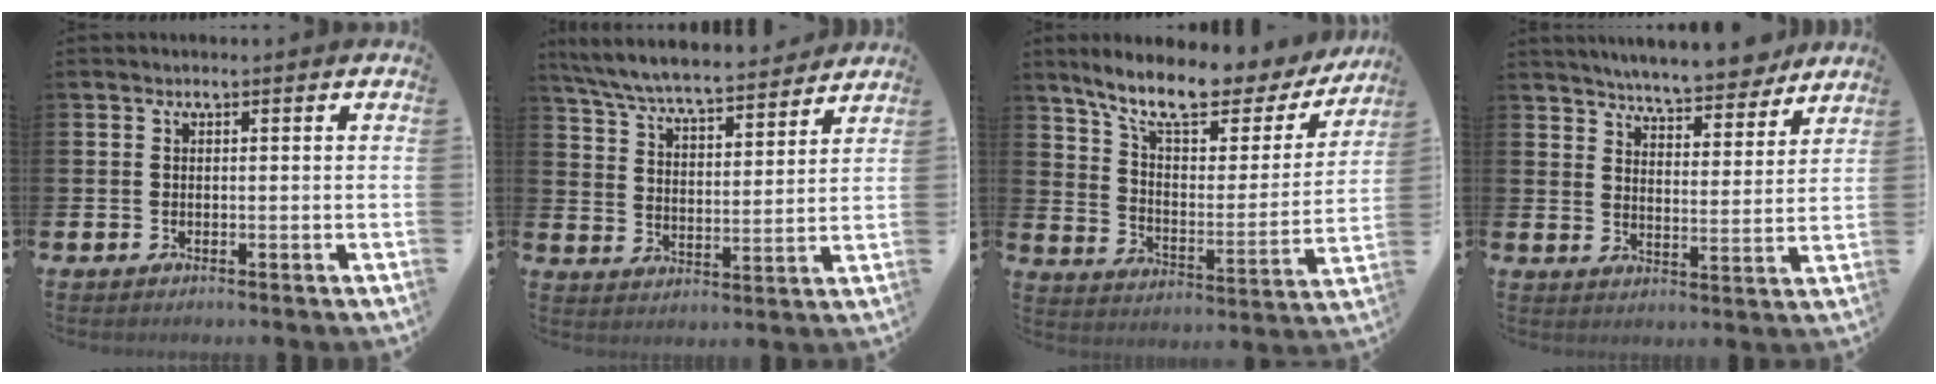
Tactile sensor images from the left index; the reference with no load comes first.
{"total": 7.5, "force": [7.1, 0.7, 2.3], "torque": [-0.074, -0.050, 0.123]}
{"total": 11.5, "force": [9.6, 3.1, 5.6], "torque": [-0.131, -0.059, 0.161]}
{"total": 6.8, "force": [6.6, 0.7, 1.4], "torque": [-0.038, -0.046, 0.114]}